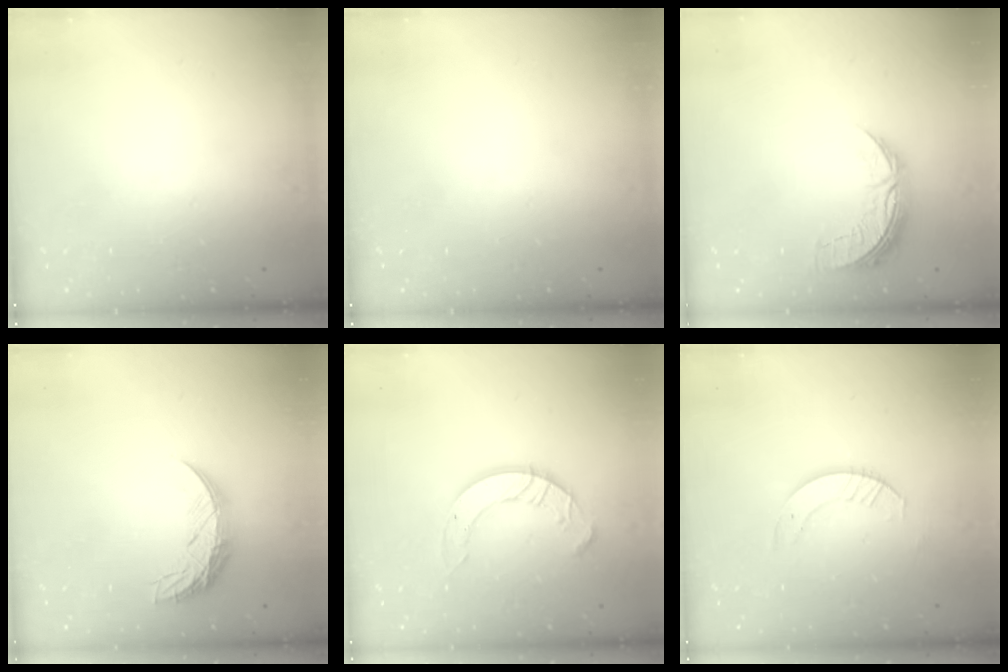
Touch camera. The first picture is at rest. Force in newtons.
{"total": 0.0}
{"total": 7.5, "press": 7.5, "slide": 0.5}
{"total": 10.0, "press": 10.0, "slide": 0.6}
{"total": 8.3, "press": 8.3, "slide": 0.8}
{"total": 3.8, "press": 3.8, "slide": 0.1}